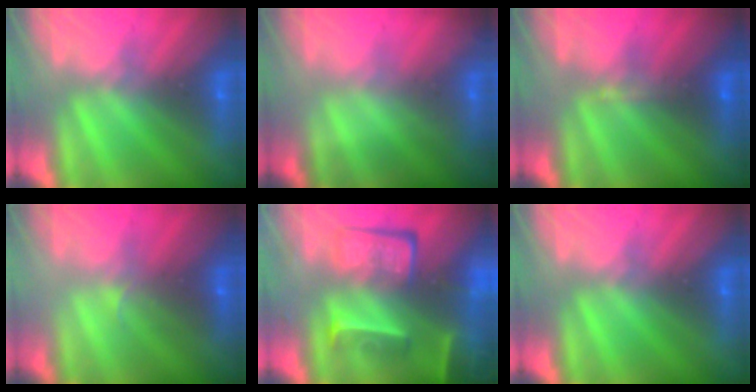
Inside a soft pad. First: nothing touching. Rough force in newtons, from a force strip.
{"total": 1.7}
{"total": 2.9}
{"total": 2.1}
{"total": 8.7}
{"total": 0.0}